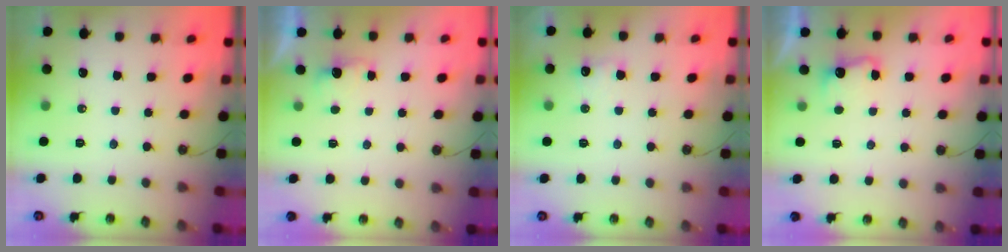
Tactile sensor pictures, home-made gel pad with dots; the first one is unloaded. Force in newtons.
{"total": 2.5, "press": 2.3, "slide": 0.9}
{"total": 5.0, "press": 4.9, "slide": 1.3}
{"total": 3.0, "press": 2.8, "slide": 1.0}